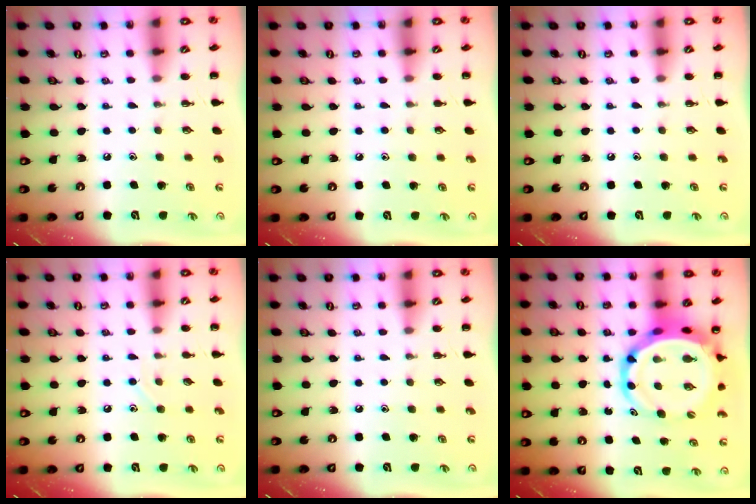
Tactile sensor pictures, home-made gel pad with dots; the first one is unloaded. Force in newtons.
{"total": 5.1, "press": 4.8, "slide": 1.8}
{"total": 0.0}
{"total": 3.8, "press": 3.7, "slide": 1.1}
{"total": 0.0}
{"total": 10.2, "press": 9.8, "slide": 2.9}